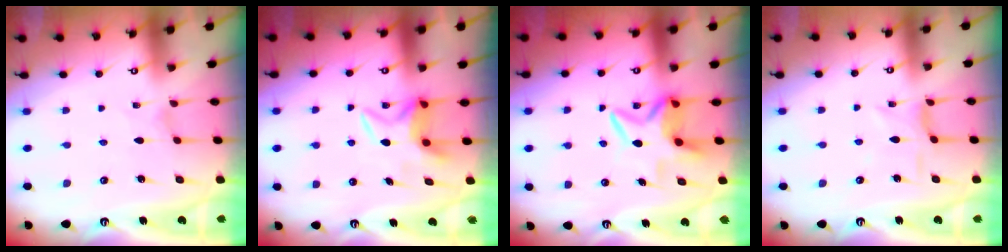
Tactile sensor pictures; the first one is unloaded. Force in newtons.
{"total": 5.5, "press": 5.5, "slide": 0.3}
{"total": 6.4, "press": 6.4, "slide": 0.7}
{"total": 2.8, "press": 2.7, "slide": 0.6}